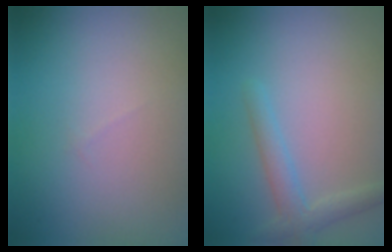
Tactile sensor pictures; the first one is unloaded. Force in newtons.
{"total": 2.2, "press": 2.2, "slide": 0.0}